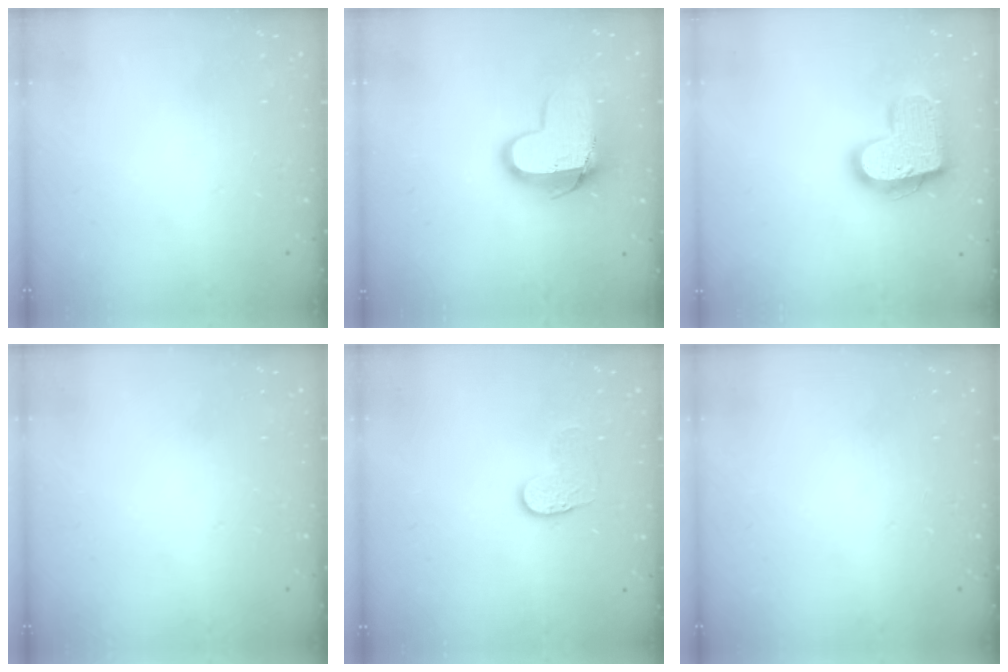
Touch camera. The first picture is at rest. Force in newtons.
{"total": 13.2, "press": 13.2, "slide": 1.2}
{"total": 17.8, "press": 17.8, "slide": 1.2}
{"total": 0.0}
{"total": 6.6, "press": 6.6, "slide": 0.3}
{"total": 0.0}